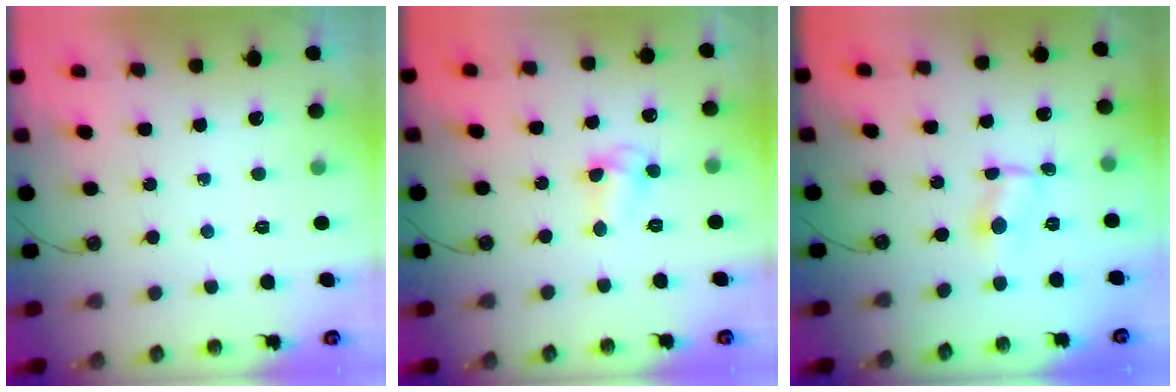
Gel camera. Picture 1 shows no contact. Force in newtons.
{"total": 5.2, "press": 5.2, "slide": 0.5}
{"total": 1.3, "press": 1.3, "slide": 0.2}